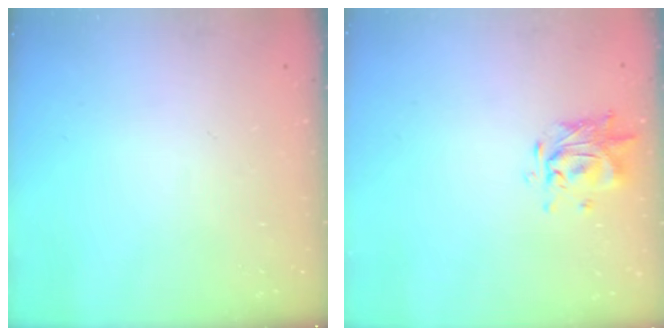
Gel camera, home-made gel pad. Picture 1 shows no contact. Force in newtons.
{"total": 1.5, "press": 1.5, "slide": 0.1}